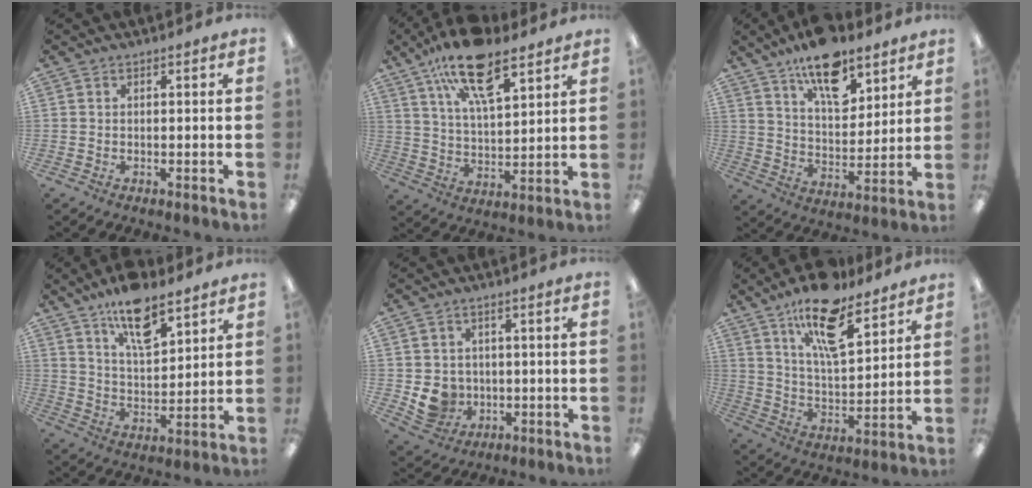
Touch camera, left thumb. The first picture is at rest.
{"total": 17.0, "force": [10.9, 6.5, 11.3], "torque": [-0.196, -0.044, 0.187]}
{"total": 15.1, "force": [10.4, 7.2, 8.2], "torque": [-0.123, -0.055, 0.181]}
{"total": 12.8, "force": [9.3, 4.9, 7.3], "torque": [-0.117, -0.045, 0.161]}
{"total": 6.7, "force": [-0.4, 6.3, 2.2], "torque": [-0.053, 0.004, -0.001]}
{"total": 17.4, "force": [11.8, 6.6, 11.0], "torque": [-0.182, -0.054, 0.197]}